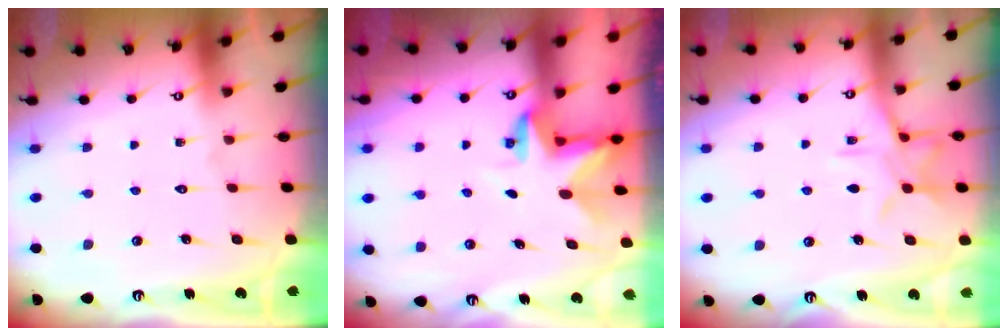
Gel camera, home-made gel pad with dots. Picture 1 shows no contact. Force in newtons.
{"total": 2.9, "press": 2.9, "slide": 0.2}
{"total": 10.4, "press": 10.4, "slide": 0.7}